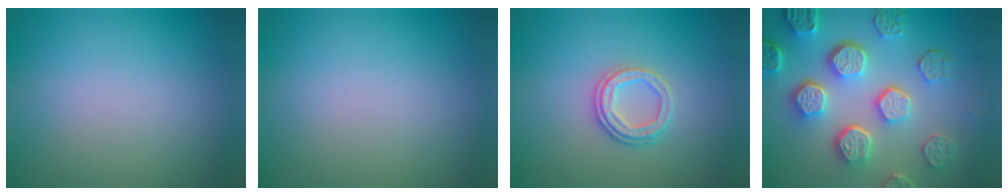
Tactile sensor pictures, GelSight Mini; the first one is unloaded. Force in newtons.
{"total": 0.0}
{"total": 2.5, "press": 2.4, "slide": 0.6}
{"total": 7.8, "press": 6.1, "slide": 5.0}